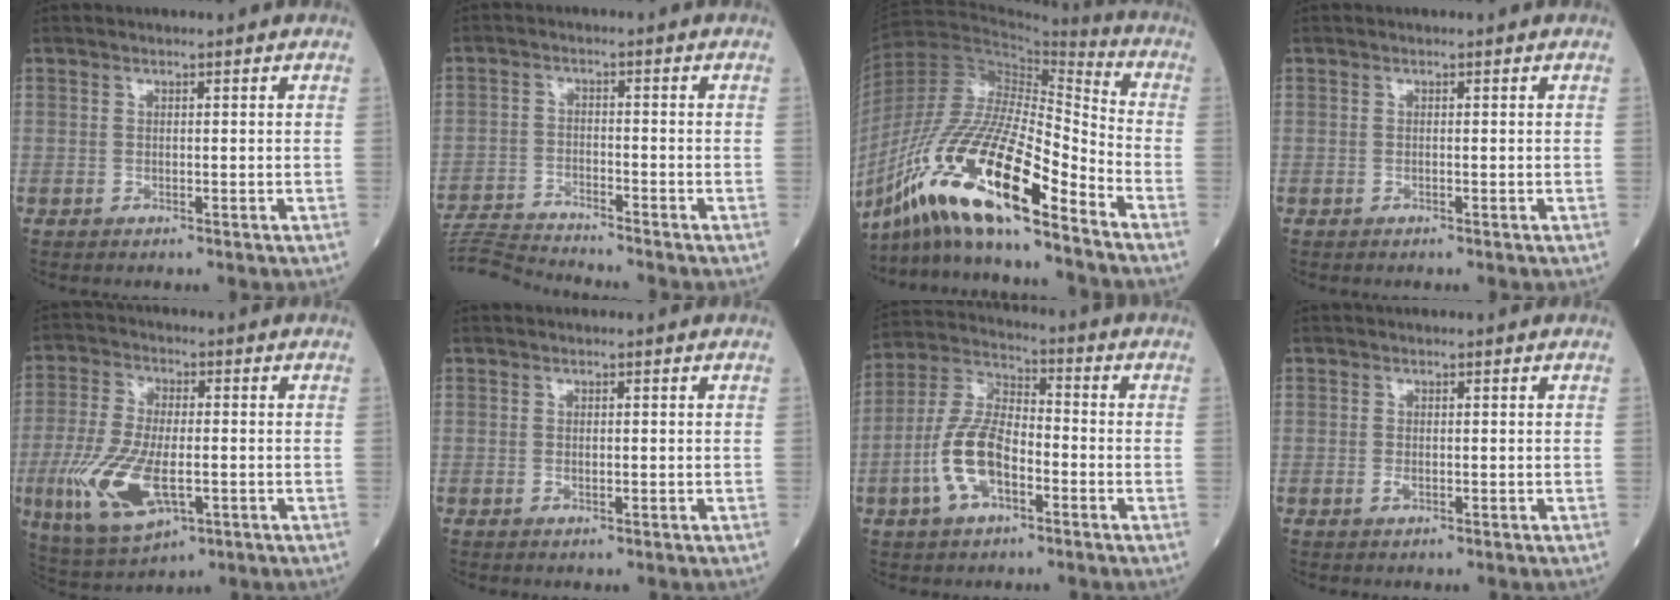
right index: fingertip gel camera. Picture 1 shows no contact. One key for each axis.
{"total": 6.7, "fx": -6.5, "fy": -1.5, "fz": -0.4, "tx": 0.001, "ty": -0.011, "tz": -0.125}
{"total": 21.8, "fx": -14.5, "fy": 2.6, "fz": 16.0, "tx": -0.346, "ty": -0.031, "tz": -0.271}
{"total": 0.0}
{"total": 13.2, "fx": -3.7, "fy": 5.2, "fz": 11.6, "tx": -0.248, "ty": -0.014, "tz": -0.060}
{"total": 0.9, "fx": 0.0, "fy": 0.4, "fz": 0.8, "tx": -0.013, "ty": -0.002, "tz": 0.001}
{"total": 10.7, "fx": -3.6, "fy": 4.6, "fz": 8.9, "tx": -0.200, "ty": 0.013, "tz": -0.074}
{"total": 0.9, "fx": -0.3, "fy": 0.5, "fz": 0.7, "tx": -0.016, "ty": -0.001, "tz": -0.004}